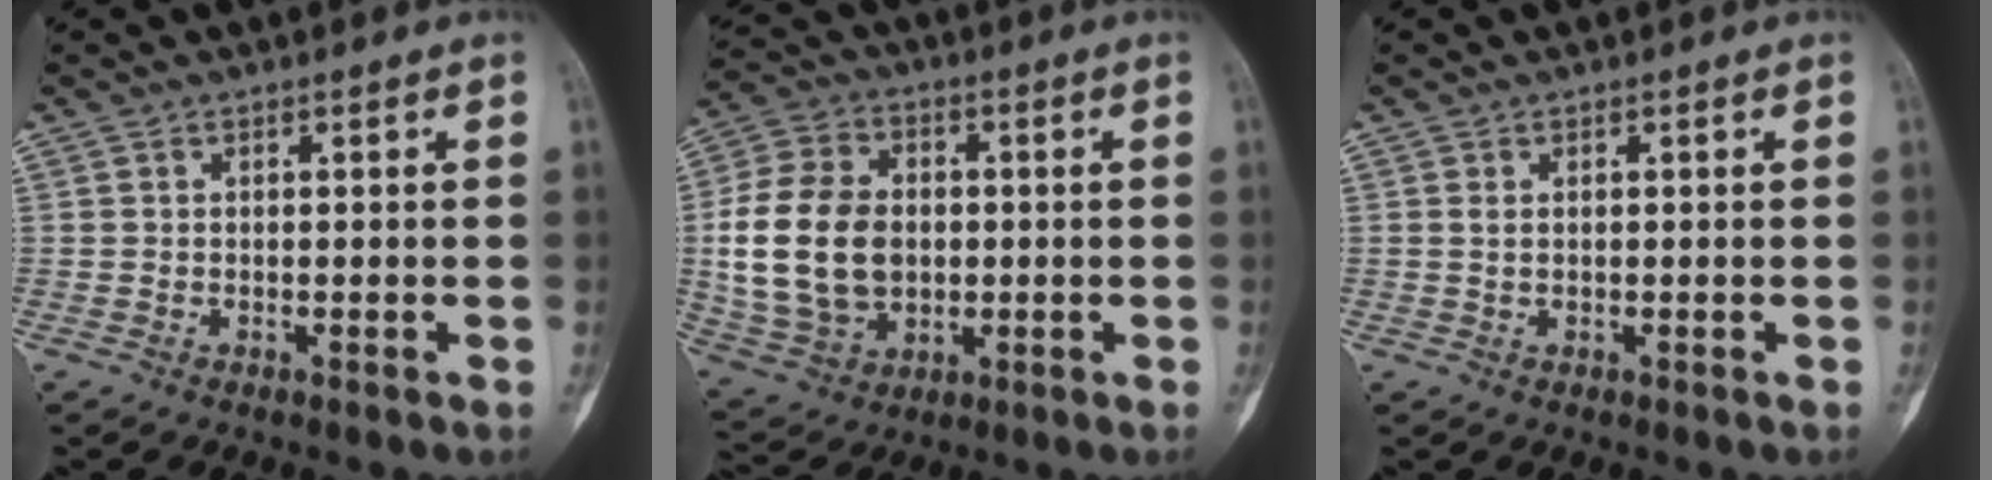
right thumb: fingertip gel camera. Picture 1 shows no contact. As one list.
[{"total": 17.6, "force": [0.1, 12.8, 12.1], "torque": [-0.216, 0.007, 0.010]}, {"total": 0.9, "force": [0.3, 0.4, 0.7], "torque": [-0.017, 0.003, 0.010]}]